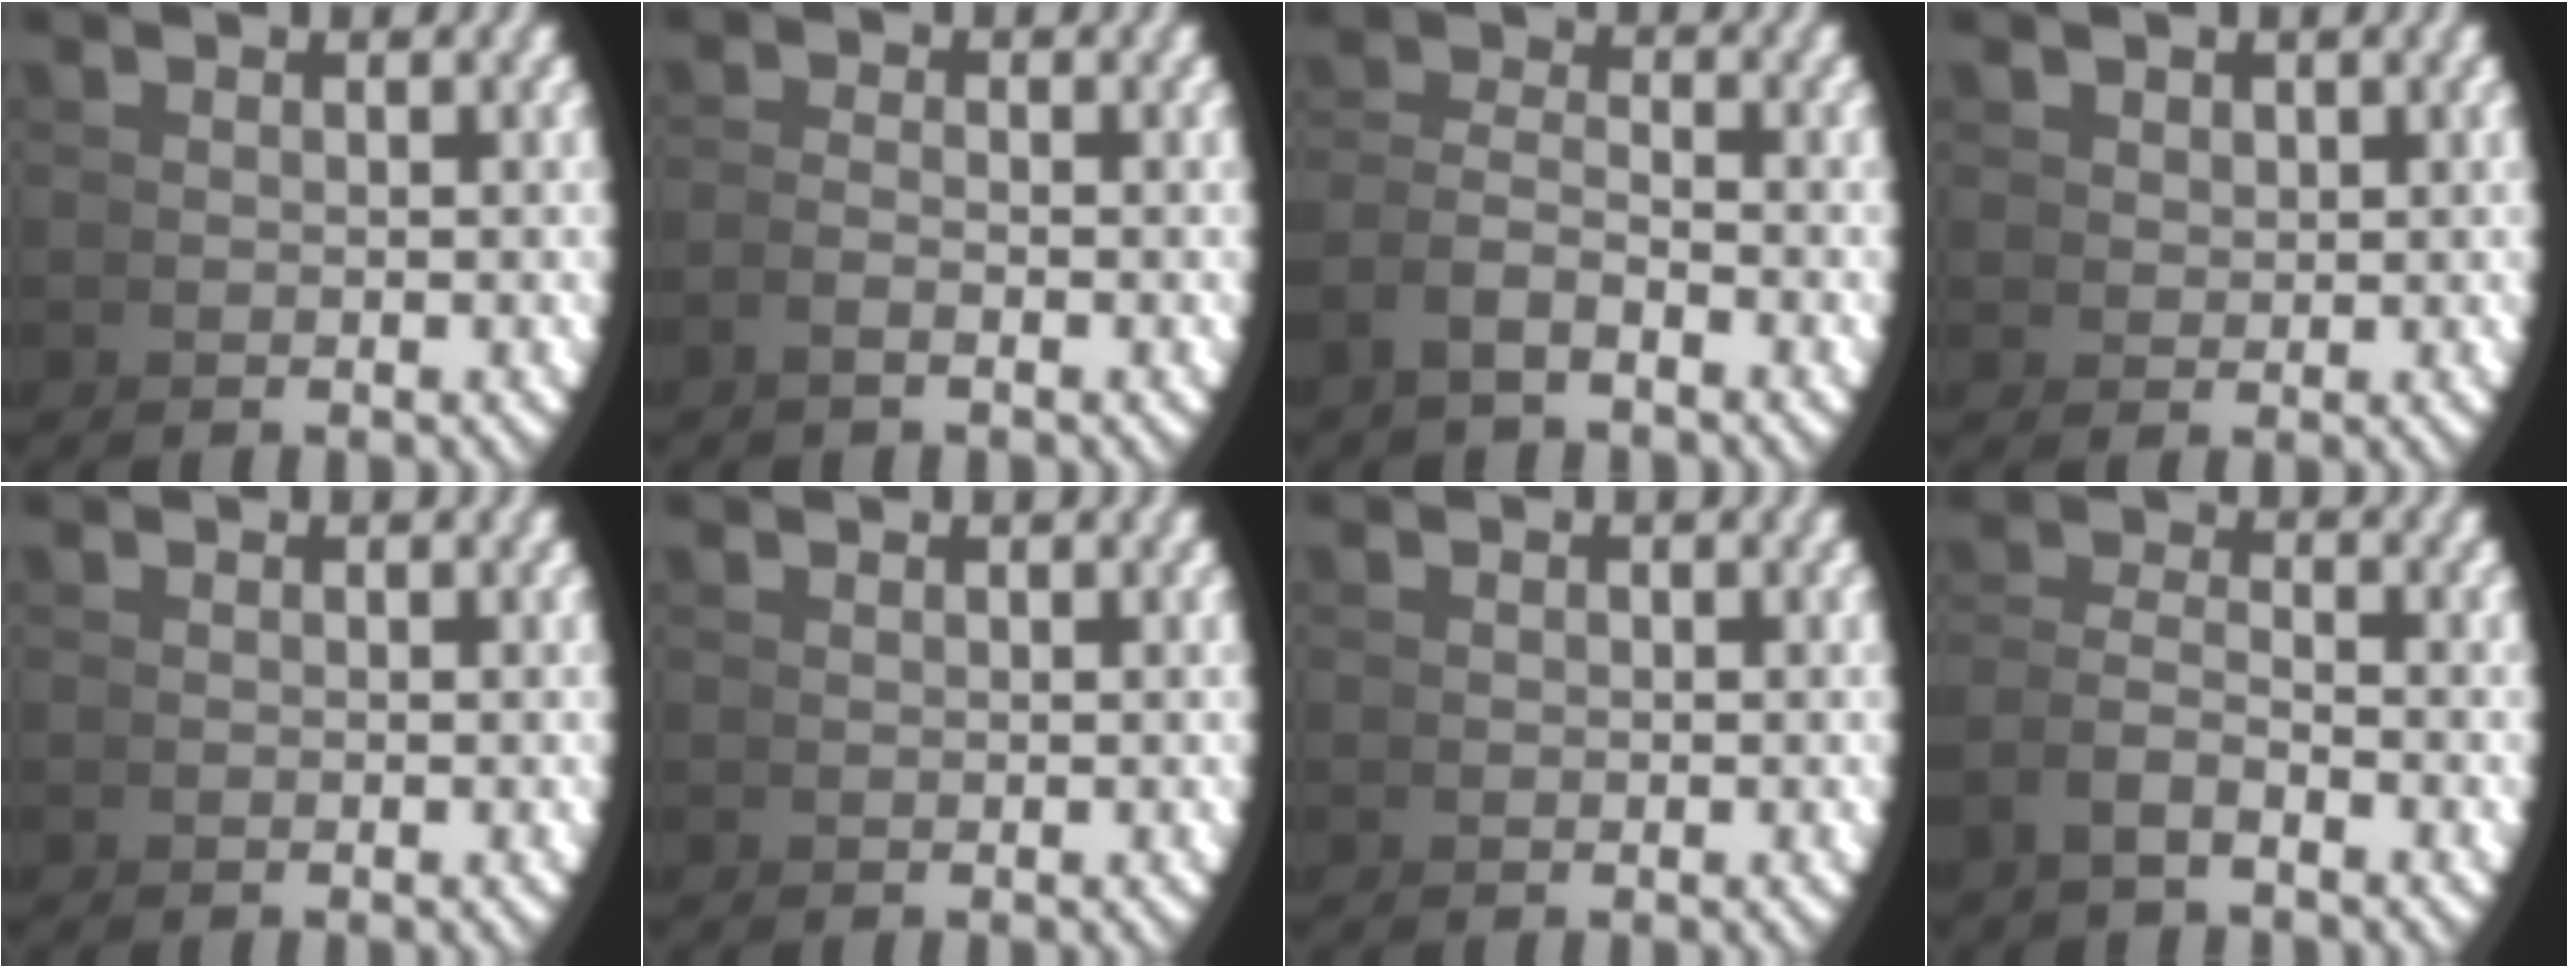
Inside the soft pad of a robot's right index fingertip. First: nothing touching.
{"total": 1.5, "force": [-0.7, -1.3, 0.4], "torque": [-0.003, 0.001, -0.015]}
{"total": 2.7, "force": [-1.4, 1.4, 1.8], "torque": [-0.044, -0.011, -0.021]}
{"total": 1.9, "force": [1.7, 0.7, 0.2], "torque": [0.001, -0.003, 0.047]}
{"total": 0.7, "force": [0.2, 0.7, 0.2], "torque": [-0.006, -0.004, 0.007]}
{"total": 0.9, "force": [0.9, 0.0, -0.1], "torque": [0.002, -0.001, 0.022]}
{"total": 0.0}
{"total": 2.4, "force": [-1.3, 1.1, 1.7], "torque": [-0.041, -0.009, -0.021]}